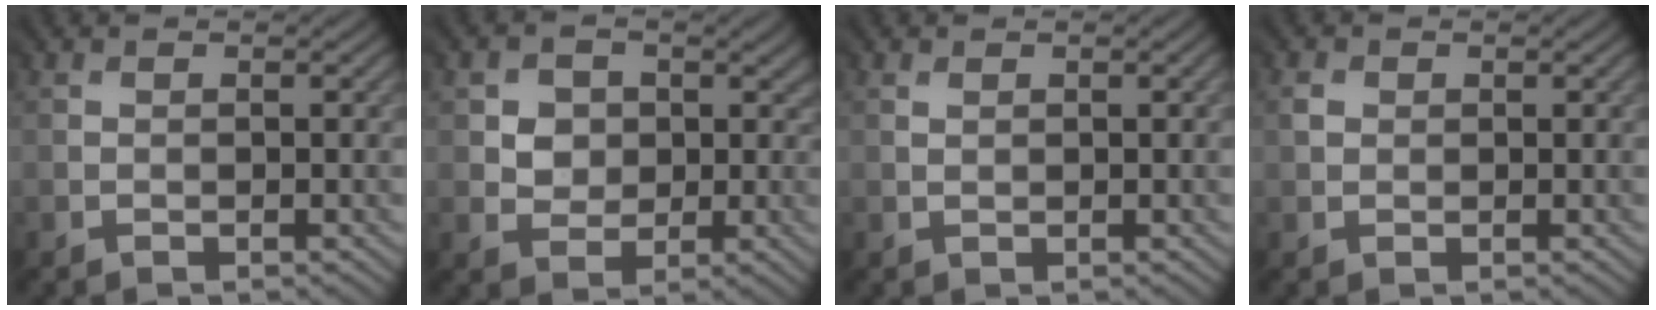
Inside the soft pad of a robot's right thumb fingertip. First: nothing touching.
{"total": 4.7, "force": [0.8, 4.4, 1.6], "torque": [-0.041, -0.008, 0.005]}
{"total": 0.6, "force": [0.6, 0.2, 0.2], "torque": [-0.009, 0.000, 0.014]}
{"total": 1.1, "force": [0.6, 0.9, -0.1], "torque": [-0.006, -0.005, 0.006]}